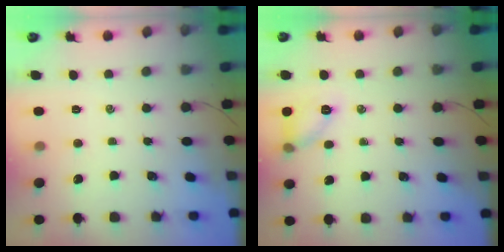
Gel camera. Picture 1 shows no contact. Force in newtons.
{"total": 8.6, "press": 8.5, "slide": 0.2}